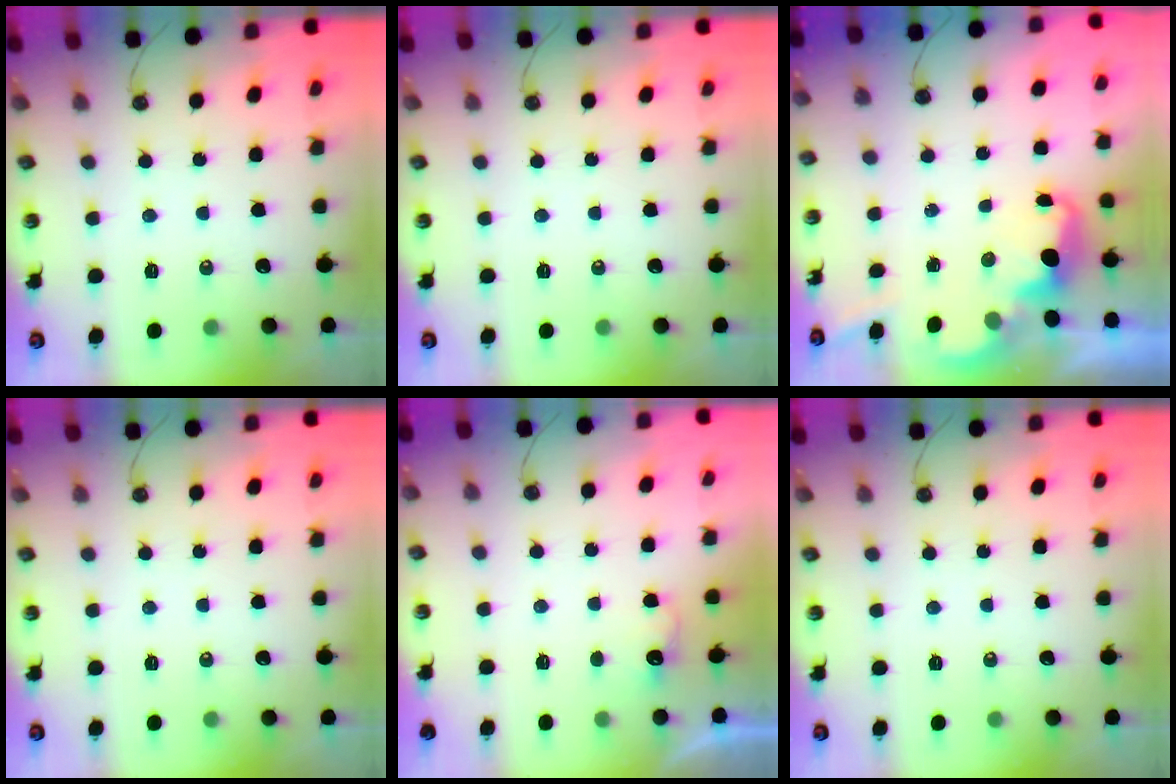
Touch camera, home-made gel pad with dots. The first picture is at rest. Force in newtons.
{"total": 0.0}
{"total": 2.6, "press": 2.6, "slide": 0.5}
{"total": 0.0}
{"total": 3.5, "press": 3.4, "slide": 0.9}
{"total": 0.0}